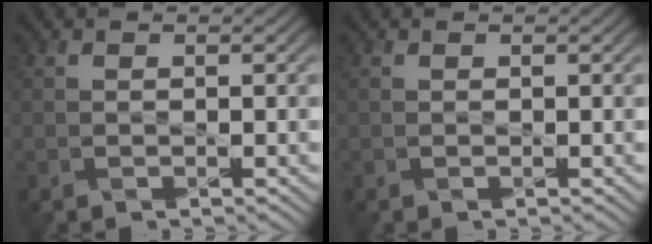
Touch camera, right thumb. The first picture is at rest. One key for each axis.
{"total": 0.0}